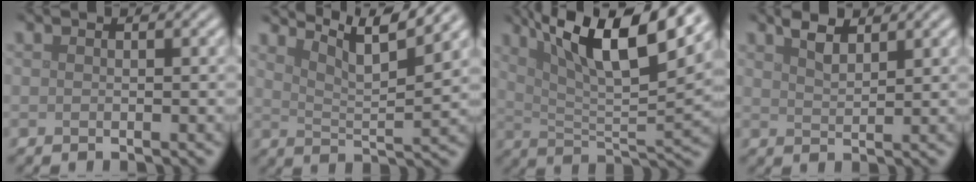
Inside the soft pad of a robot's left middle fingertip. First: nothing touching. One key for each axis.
{"total": 6.8, "fx": 5.3, "fy": 1.1, "fz": 4.0, "tx": -0.072, "ty": 0.006, "tz": 0.072}
{"total": 11.3, "fx": 6.0, "fy": 2.8, "fz": 9.1, "tx": -0.156, "ty": -0.001, "tz": 0.106}
{"total": 2.1, "fx": 1.6, "fy": 0.7, "fz": 1.1, "tx": -0.023, "ty": -0.001, "tz": 0.033}